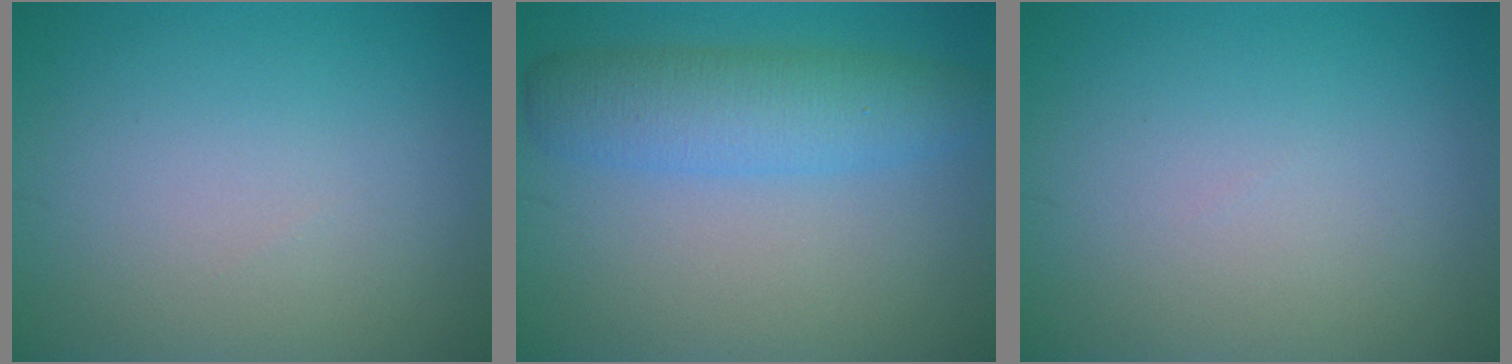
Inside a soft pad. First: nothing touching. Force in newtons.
{"total": 5.1, "press": 5.1, "slide": 0.1}
{"total": 0.0}